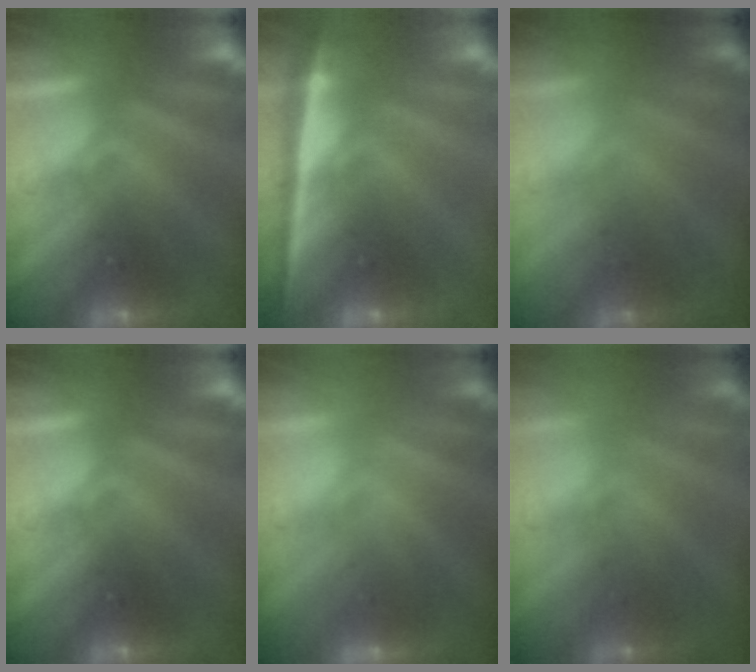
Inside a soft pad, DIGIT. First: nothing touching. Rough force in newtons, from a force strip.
{"total": 1.9}
{"total": 1.7}
{"total": 0.0}
{"total": 2.3}
{"total": 2.4}